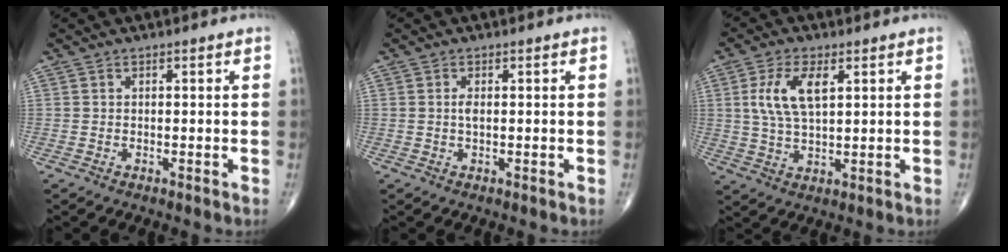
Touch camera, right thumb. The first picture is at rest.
{"total": 1.2, "force": [0.1, 0.5, 1.1], "torque": [-0.023, -0.001, 0.002]}
{"total": 8.6, "force": [2.5, 3.9, 7.2], "torque": [-0.146, -0.003, 0.050]}